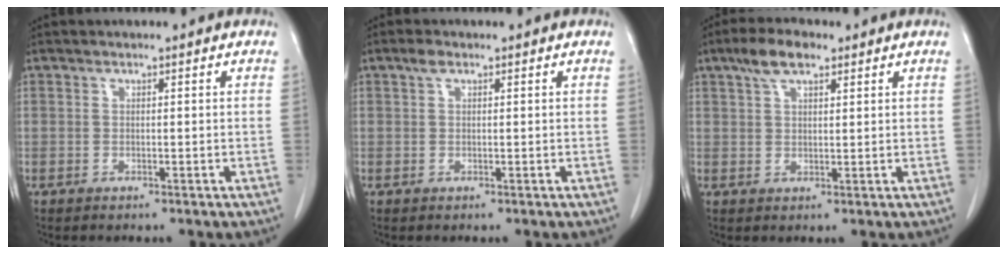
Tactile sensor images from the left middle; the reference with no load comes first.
{"total": 1.2, "force": [0.7, 0.6, 0.8], "torque": [-0.015, 0.009, 0.012]}
{"total": 5.2, "force": [3.3, 1.9, 3.5], "torque": [-0.071, 0.014, 0.062]}